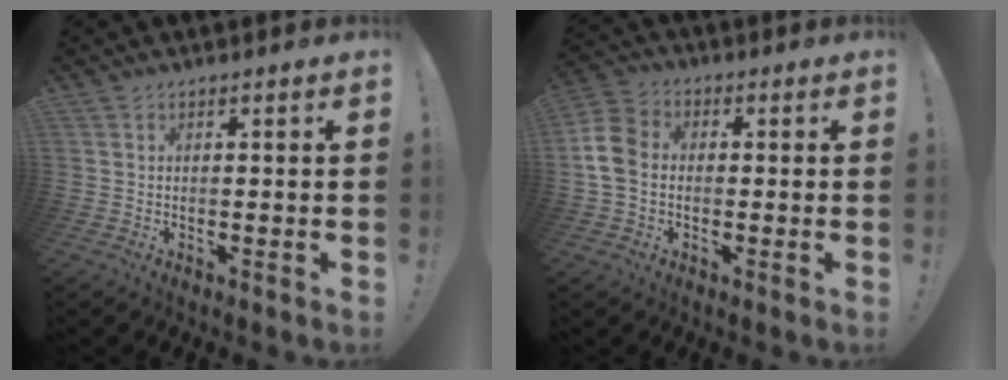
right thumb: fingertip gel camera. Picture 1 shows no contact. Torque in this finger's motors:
{"motor_torque": [0.04, 0.50, 0.33, 0.31, 0.32]}